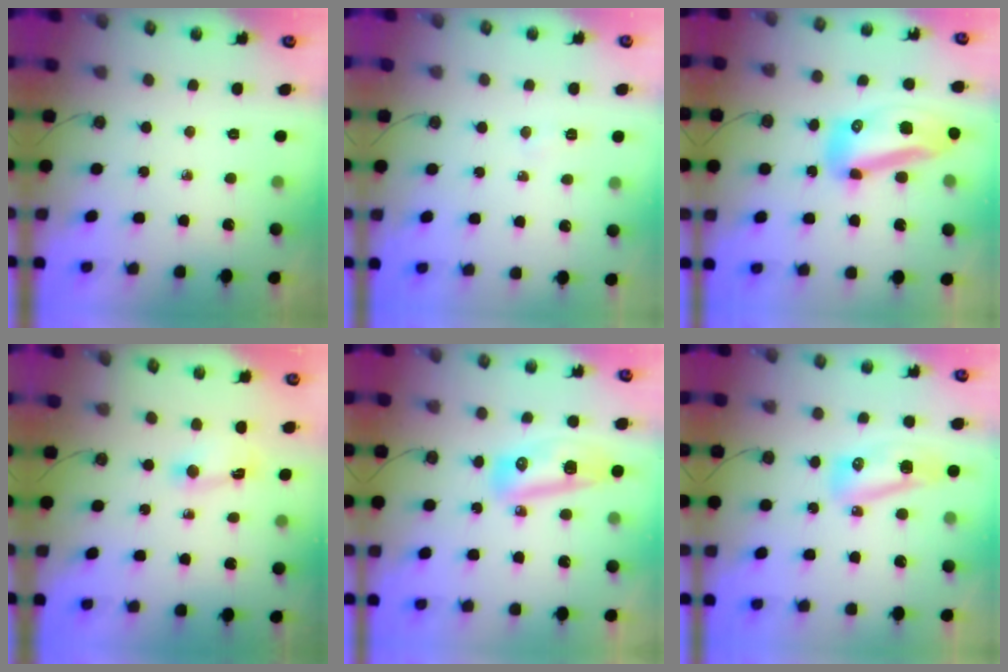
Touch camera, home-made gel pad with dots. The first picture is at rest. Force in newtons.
{"total": 4.3, "press": 4.2, "slide": 0.4}
{"total": 13.3, "press": 13.2, "slide": 1.5}
{"total": 2.2, "press": 2.2, "slide": 0.3}
{"total": 14.2, "press": 11.9, "slide": 7.8}
{"total": 8.4, "press": 8.2, "slide": 1.8}